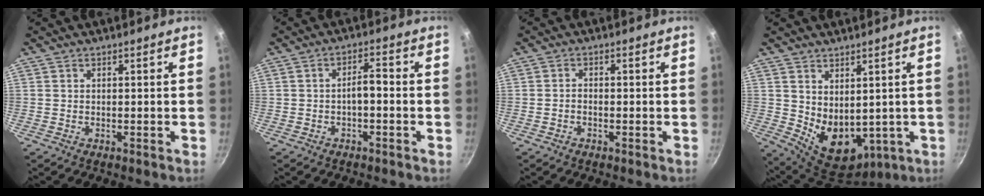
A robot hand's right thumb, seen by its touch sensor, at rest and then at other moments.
{"total": 3.5, "force": [-1.1, 1.3, 3.0], "torque": [-0.048, 0.026, -0.019]}
{"total": 1.5, "force": [-0.6, 1.0, 0.9], "torque": [-0.017, 0.011, -0.013]}
{"total": 11.5, "force": [1.7, 7.8, 8.3], "torque": [-0.109, -0.040, 0.058]}